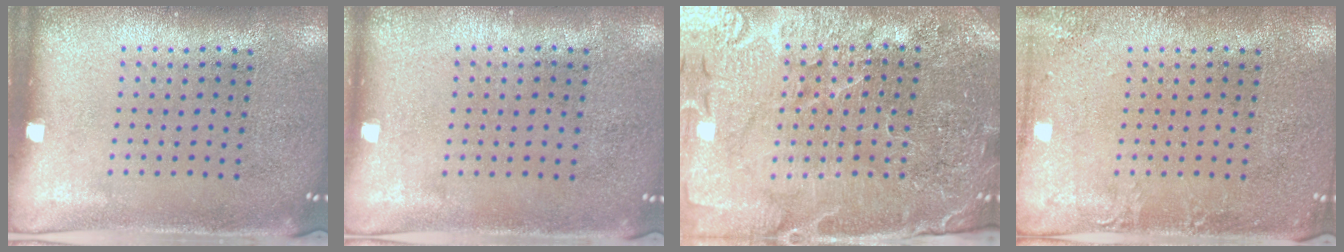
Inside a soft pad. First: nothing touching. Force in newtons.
{"total": 0.0}
{"total": 4.6, "press": 4.3, "slide": 1.5}
{"total": 1.7, "press": 1.7, "slide": 0.3}